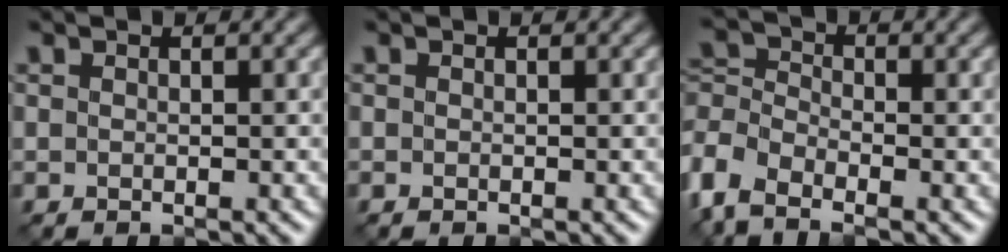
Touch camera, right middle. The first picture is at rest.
{"total": 0.0}
{"total": 4.9, "force": [-3.1, 2.4, 2.9], "torque": [-0.069, 0.007, -0.080]}